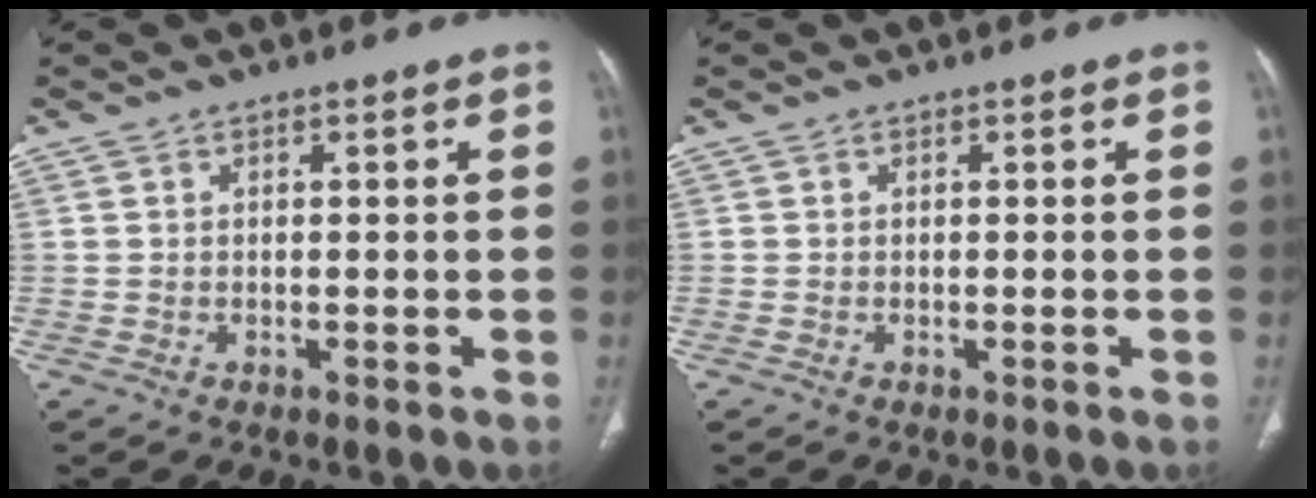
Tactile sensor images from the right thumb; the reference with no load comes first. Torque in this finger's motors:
{"motor_torque": [-0.12, -0.06, 0.59, 0.06, 0.04]}